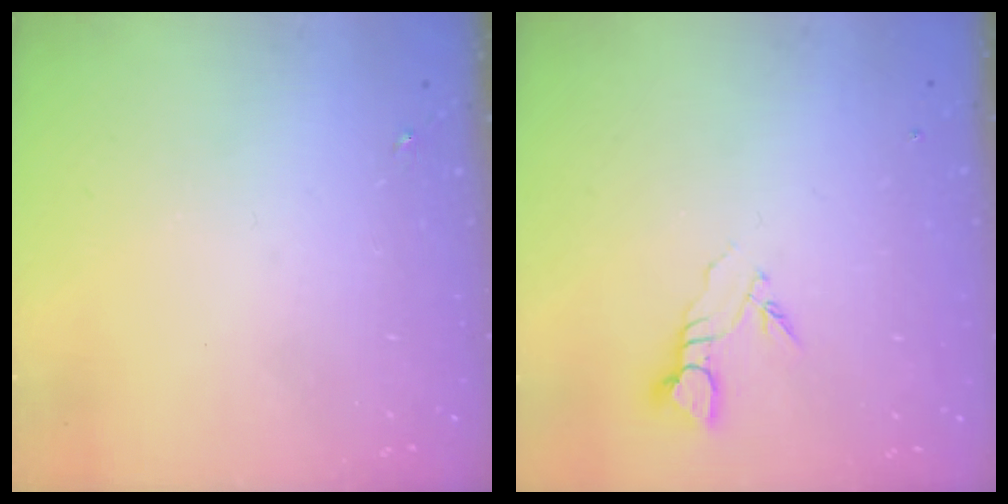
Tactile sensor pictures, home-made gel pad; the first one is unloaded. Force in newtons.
{"total": 3.7, "press": 3.7, "slide": 0.4}